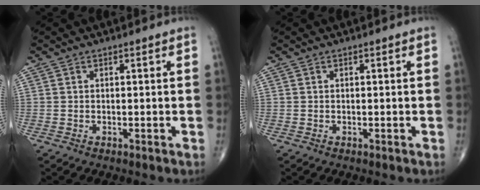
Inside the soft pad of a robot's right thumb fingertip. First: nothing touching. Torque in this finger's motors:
{"motor_torque": [0.00, 0.00, 0.00, 0.00, 0.00]}